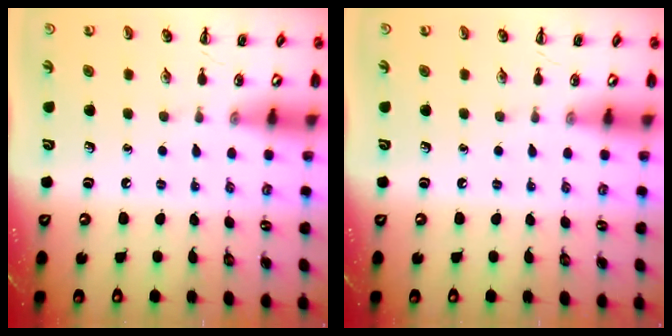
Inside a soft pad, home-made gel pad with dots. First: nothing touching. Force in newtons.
{"total": 0.0}